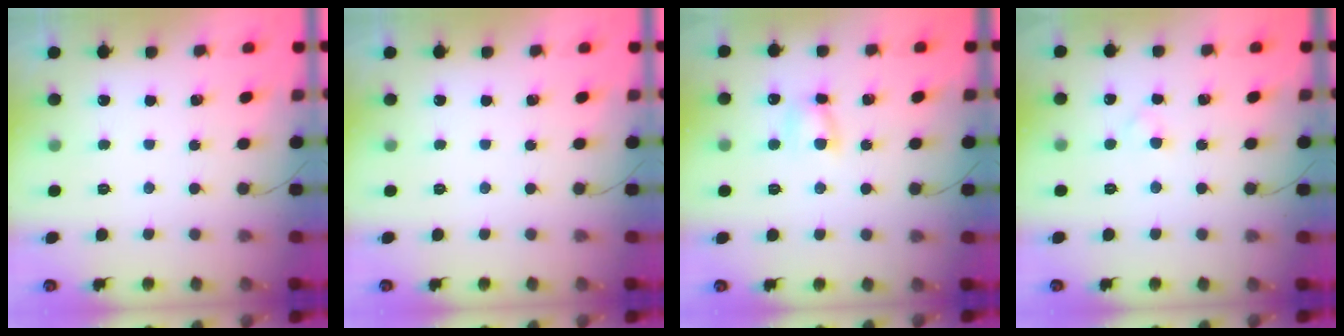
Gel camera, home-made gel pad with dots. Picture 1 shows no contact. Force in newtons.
{"total": 0.0}
{"total": 5.3, "press": 5.2, "slide": 0.5}
{"total": 1.7, "press": 1.5, "slide": 0.9}